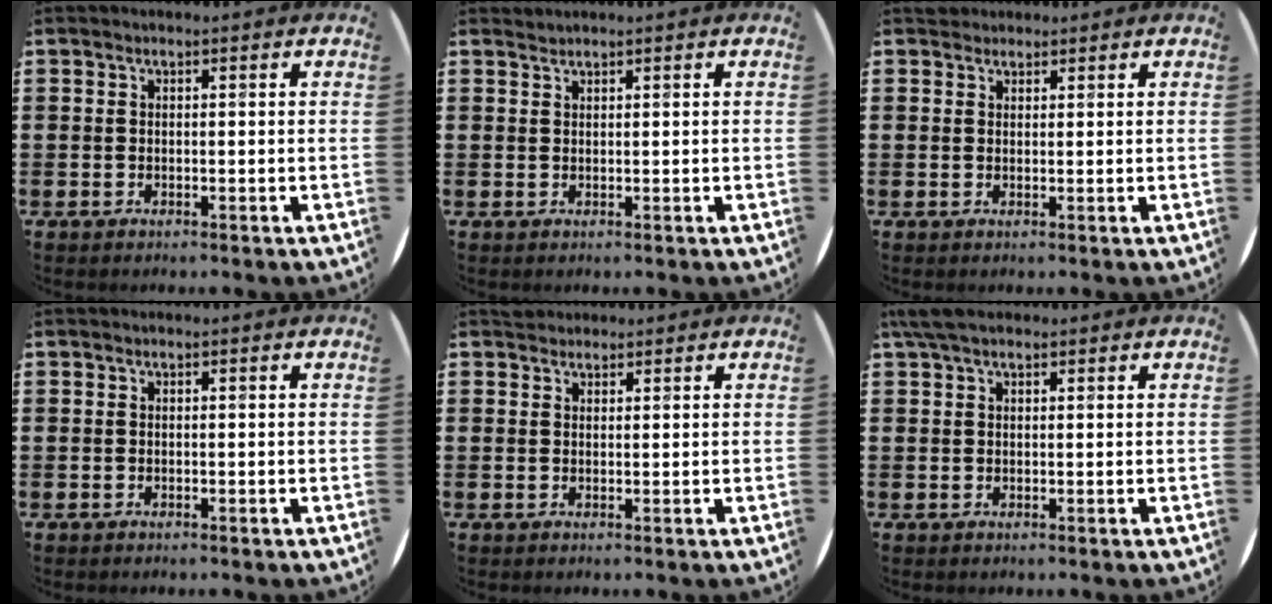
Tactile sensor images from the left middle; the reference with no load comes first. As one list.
[{"total": 0.6, "force": [0.6, -0.1, -0.1], "torque": [0.003, 0.001, 0.012]}, {"total": 1.4, "force": [1.3, 0.5, 0.0], "torque": [0.006, 0.001, 0.025]}, {"total": 0.0}, {"total": 1.4, "force": [1.3, 0.5, -0.1], "torque": [-0.002, 0.003, 0.027]}, {"total": 3.0, "force": [2.1, 1.2, 1.8], "torque": [-0.040, 0.007, 0.040]}]